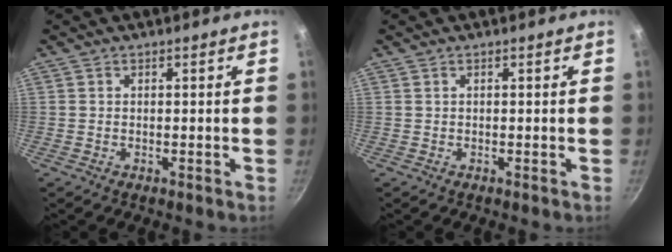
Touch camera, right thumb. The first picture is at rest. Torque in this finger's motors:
{"motor_torque": [0.00, 0.01, 0.04, -0.04, 0.00]}